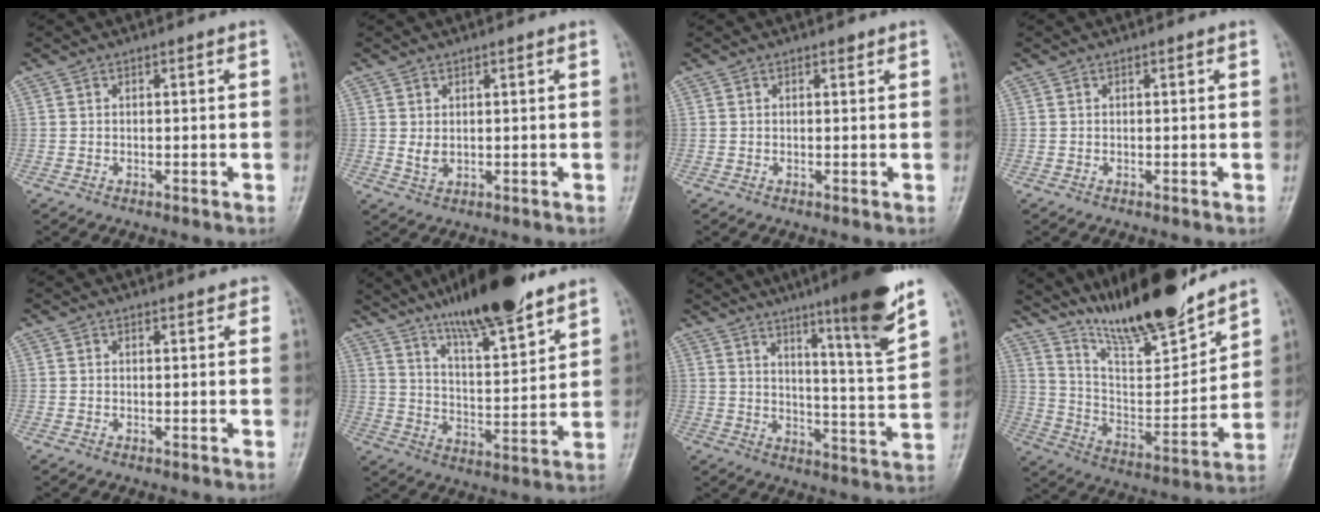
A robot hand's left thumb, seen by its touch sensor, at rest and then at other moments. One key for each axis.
{"total": 2.3, "fx": 0.7, "fy": 1.1, "fz": 1.8, "tx": -0.030, "ty": -0.009, "tz": 0.019}
{"total": 0.6, "fx": 0.5, "fy": 0.3, "fz": 0.3, "tx": -0.006, "ty": -0.005, "tz": 0.006}
{"total": 0.0}
{"total": 1.3, "fx": 1.1, "fy": 0.5, "fz": 0.5, "tx": 0.002, "ty": -0.003, "tz": 0.010}
{"total": 17.6, "fx": 12.9, "fy": 3.6, "fz": 11.5, "tx": -0.165, "ty": -0.067, "tz": 0.216}
{"total": 16.6, "fx": 10.7, "fy": 0.8, "fz": 12.6, "tx": -0.171, "ty": -0.061, "tz": 0.159}
{"total": 19.2, "fx": 16.3, "fy": 3.5, "fz": 9.5, "tx": -0.122, "ty": -0.103, "tz": 0.287}